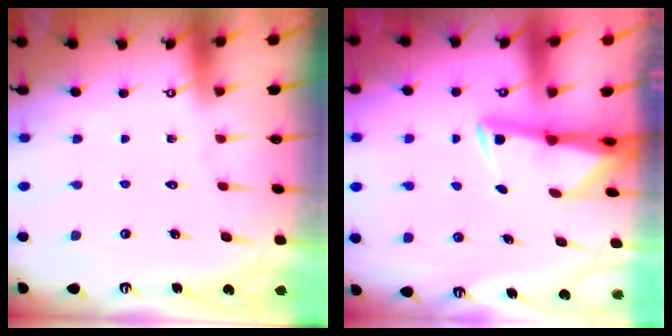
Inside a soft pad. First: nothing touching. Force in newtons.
{"total": 2.9, "press": 2.9, "slide": 0.4}